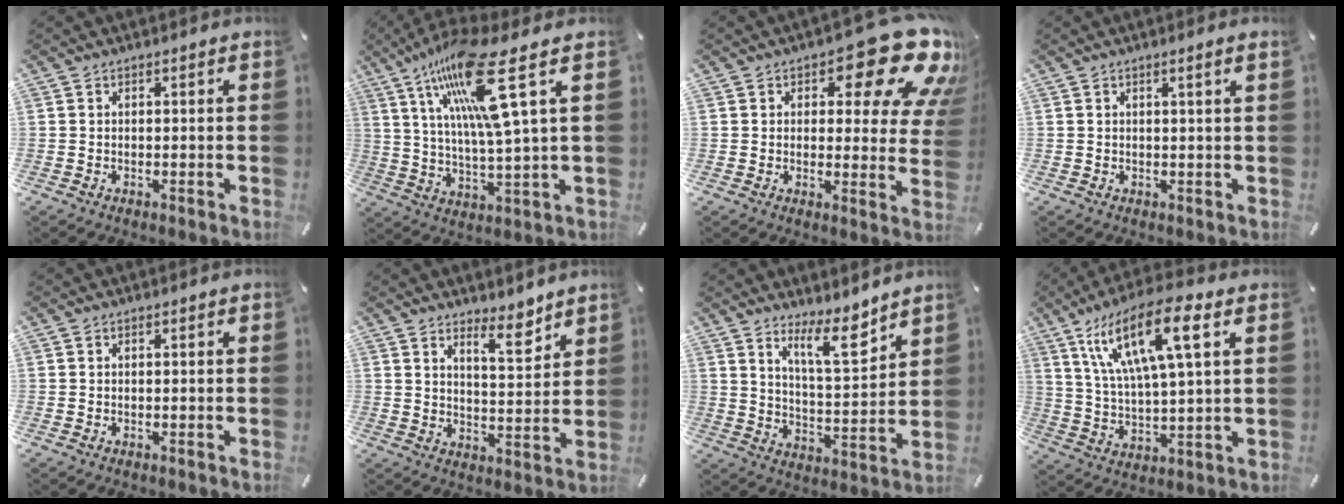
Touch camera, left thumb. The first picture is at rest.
{"total": 17.9, "force": [8.6, 2.4, 15.5], "torque": [-0.300, -0.030, 0.130]}
{"total": 18.6, "force": [10.7, 7.5, 13.2], "torque": [-0.158, -0.074, 0.174]}
{"total": 1.7, "force": [0.8, -0.2, 1.5], "torque": [-0.027, -0.004, 0.013]}
{"total": 0.0}
{"total": 7.6, "force": [6.5, 1.9, 3.5], "torque": [-0.040, -0.053, 0.109]}
{"total": 10.6, "force": [7.9, 3.0, 6.3], "torque": [-0.096, -0.056, 0.135]}
{"total": 17.1, "force": [8.4, 4.7, 14.1], "torque": [-0.285, -0.018, 0.133]}